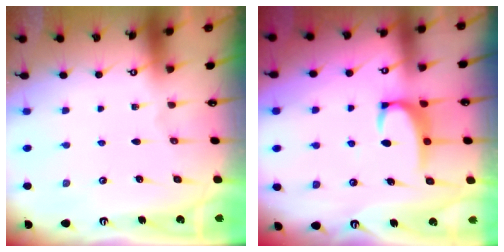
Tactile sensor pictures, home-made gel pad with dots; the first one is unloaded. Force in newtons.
{"total": 3.4, "press": 3.3, "slide": 0.6}